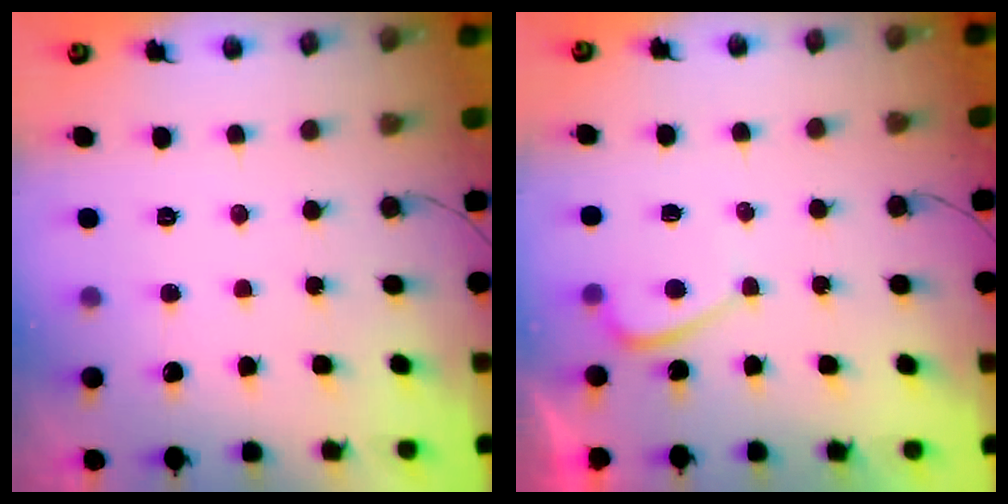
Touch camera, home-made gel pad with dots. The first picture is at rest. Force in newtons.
{"total": 2.3, "press": 2.2, "slide": 0.8}